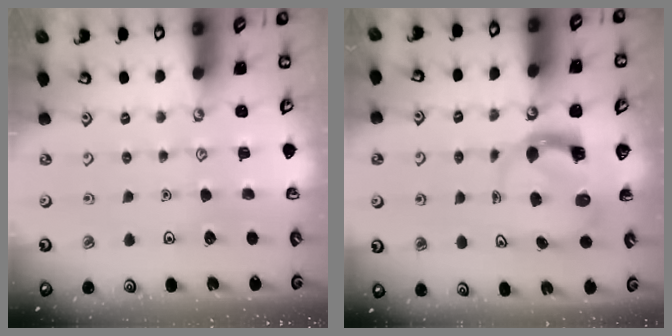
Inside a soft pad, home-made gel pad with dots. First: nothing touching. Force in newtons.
{"total": 3.6, "press": 3.6, "slide": 0.6}